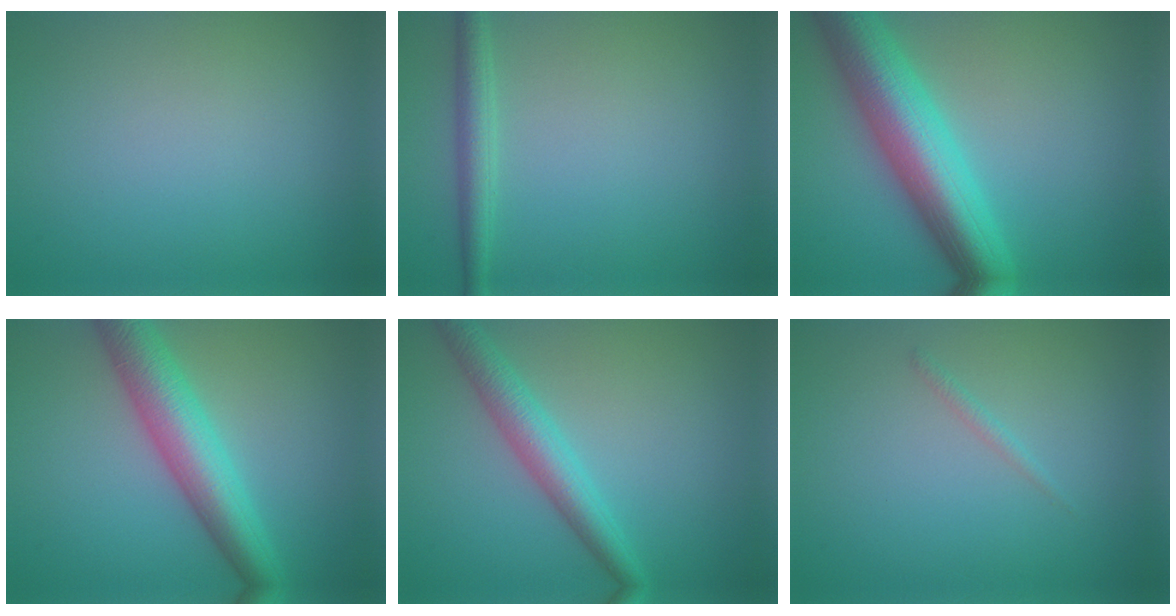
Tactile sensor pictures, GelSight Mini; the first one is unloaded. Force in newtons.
{"total": 2.4, "press": 2.4, "slide": 0.1}
{"total": 9.4, "press": 9.4, "slide": 0.3}
{"total": 6.7, "press": 6.7, "slide": 0.1}
{"total": 4.0, "press": 4.0, "slide": 0.0}
{"total": 0.7, "press": 0.7, "slide": 0.0}